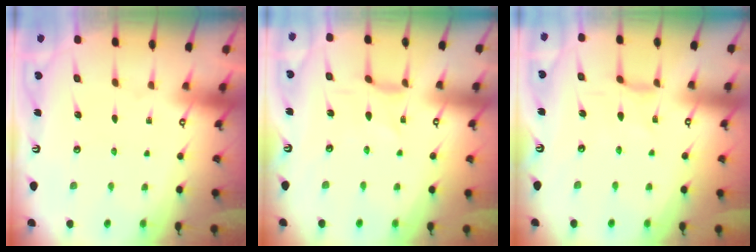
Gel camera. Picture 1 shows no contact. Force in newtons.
{"total": 0.0}
{"total": 2.1, "press": 2.1, "slide": 0.1}